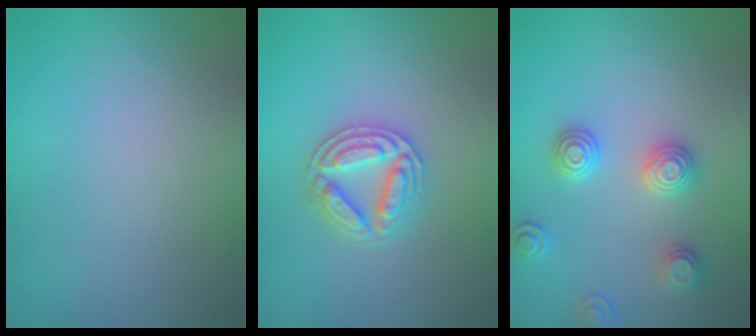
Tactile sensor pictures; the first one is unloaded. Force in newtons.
{"total": 3.3, "press": 3.2, "slide": 0.6}
{"total": 3.0, "press": 2.9, "slide": 0.6}